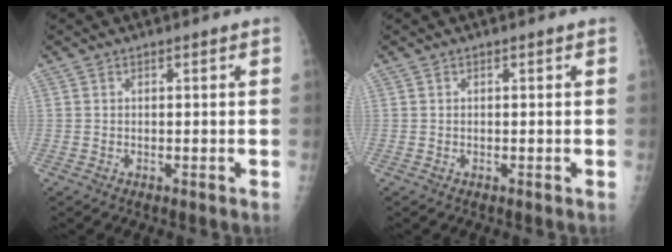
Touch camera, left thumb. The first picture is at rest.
{"total": 0.0}